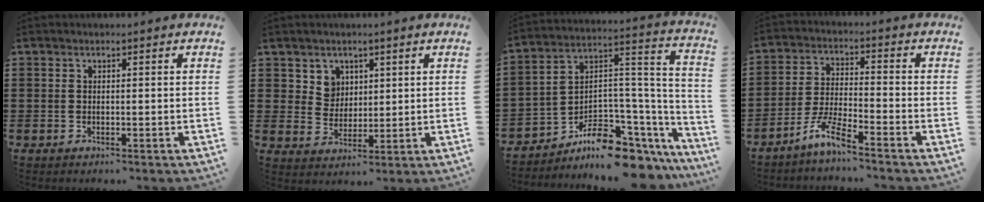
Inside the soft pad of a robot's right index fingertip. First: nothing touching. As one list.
[{"total": 4.3, "force": [2.3, 3.6, 0.8], "torque": [-0.026, 0.011, 0.043]}, {"total": 8.3, "force": [-5.3, 4.3, 4.7], "torque": [-0.081, -0.006, -0.096]}, {"total": 5.9, "force": [-4.8, 0.0, 3.4], "torque": [-0.086, -0.013, -0.097]}]